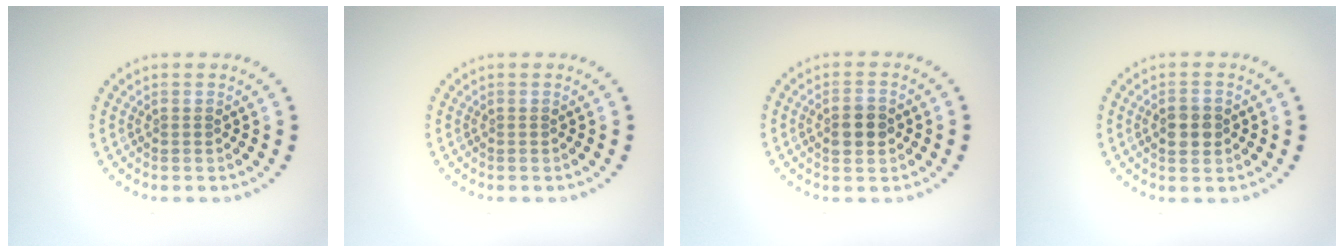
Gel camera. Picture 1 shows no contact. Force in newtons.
{"total": 0.0}
{"total": 2.9, "press": 2.9, "slide": 0.1}
{"total": 2.7, "press": 2.7, "slide": 0.3}